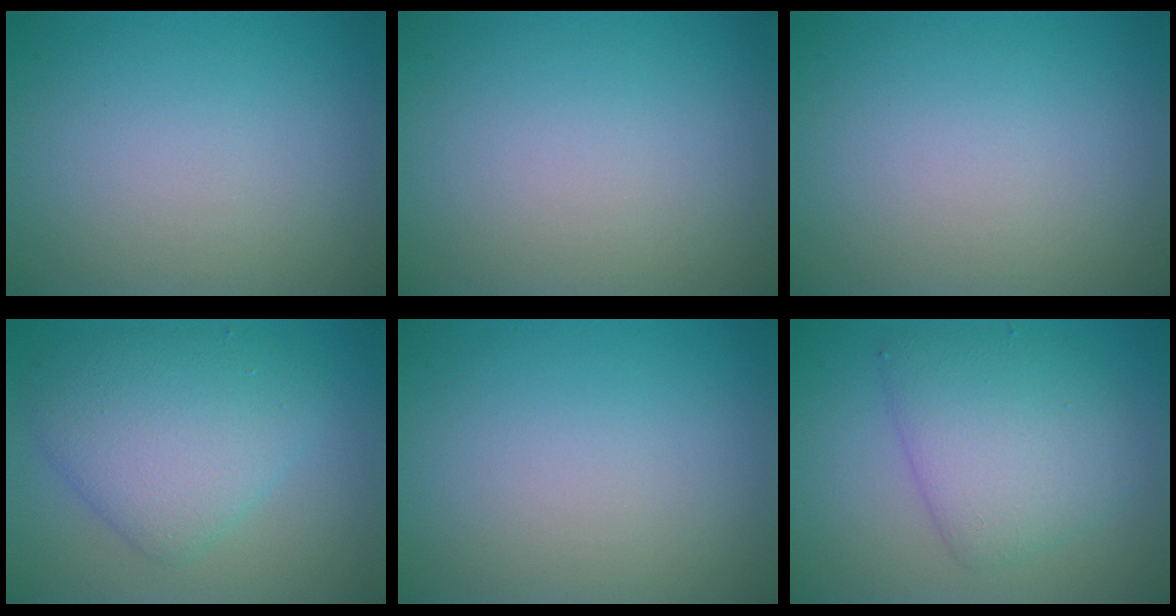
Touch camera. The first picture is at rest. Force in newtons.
{"total": 0.0}
{"total": 0.0}
{"total": 5.6, "press": 5.6, "slide": 0.3}
{"total": 0.0}
{"total": 5.1, "press": 5.1, "slide": 0.1}